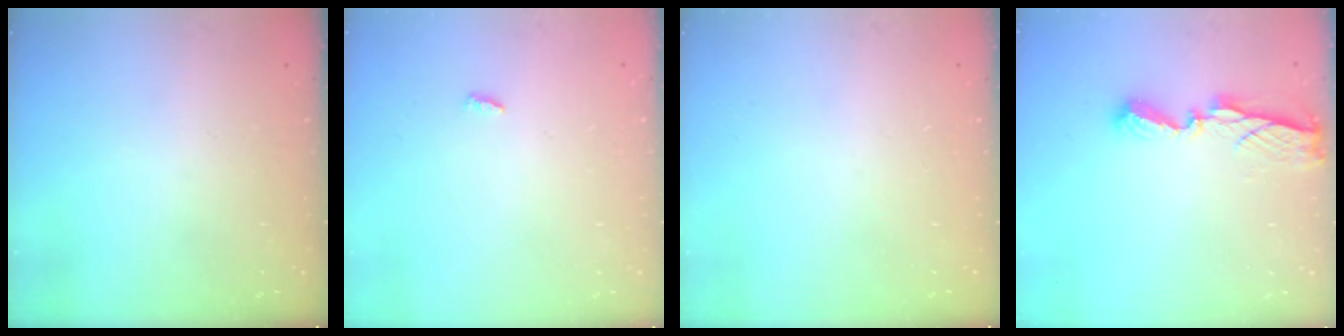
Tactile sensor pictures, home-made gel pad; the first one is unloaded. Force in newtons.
{"total": 2.7, "press": 2.7, "slide": 0.2}
{"total": 0.0}
{"total": 6.7, "press": 6.7, "slide": 0.2}